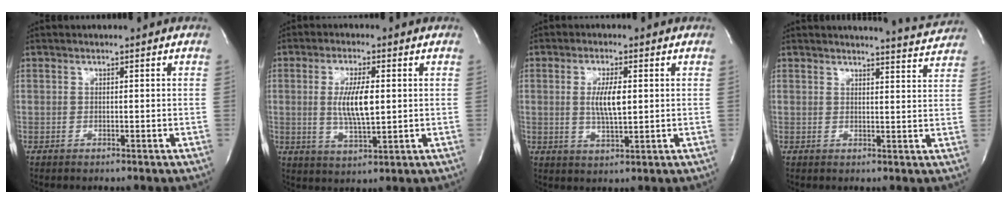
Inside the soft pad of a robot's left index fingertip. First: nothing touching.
{"total": 7.0, "force": [0.7, 1.6, 6.8], "torque": [-0.135, -0.005, 0.017]}
{"total": 5.3, "force": [0.7, 1.1, 5.1], "torque": [-0.098, -0.002, 0.014]}
{"total": 6.0, "force": [6.0, -0.6, 0.1], "torque": [-0.012, -0.021, 0.062]}